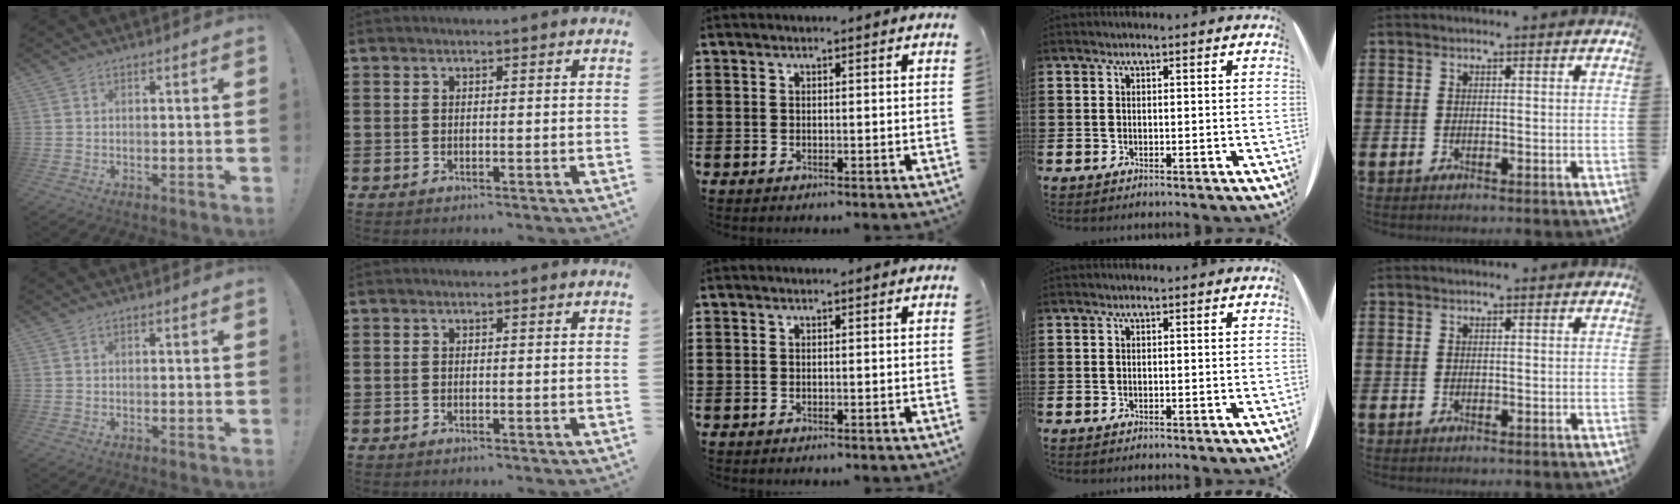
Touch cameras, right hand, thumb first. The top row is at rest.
{}